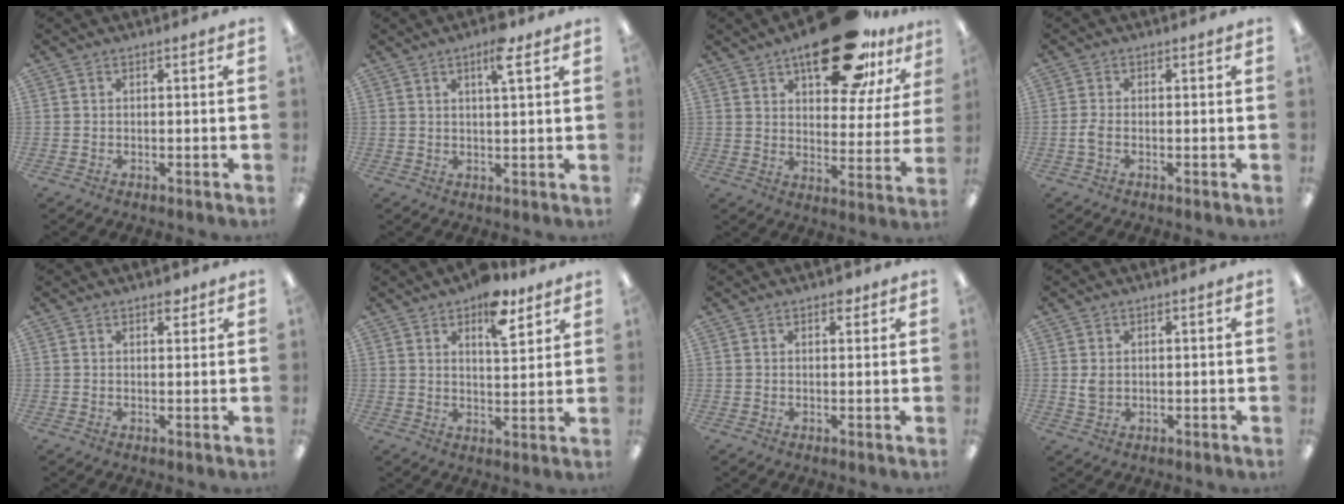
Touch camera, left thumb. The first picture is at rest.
{"total": 6.0, "force": [3.5, 1.3, 4.7], "torque": [-0.079, -0.004, 0.054]}
{"total": 22.8, "force": [14.5, 9.9, 14.6], "torque": [-0.193, -0.074, 0.233]}
{"total": 2.2, "force": [-0.5, 1.1, 1.8], "torque": [-0.032, 0.004, -0.008]}
{"total": 2.7, "force": [2.0, 1.4, 1.2], "torque": [-0.002, -0.008, 0.031]}
{"total": 10.2, "force": [6.9, 4.5, 6.1], "torque": [-0.073, -0.035, 0.114]}
{"total": 2.3, "force": [1.6, 1.2, 1.1], "torque": [0.001, -0.006, 0.023]}
{"total": 2.6, "force": [0.7, 2.0, 1.5], "torque": [-0.022, 0.001, 0.010]}